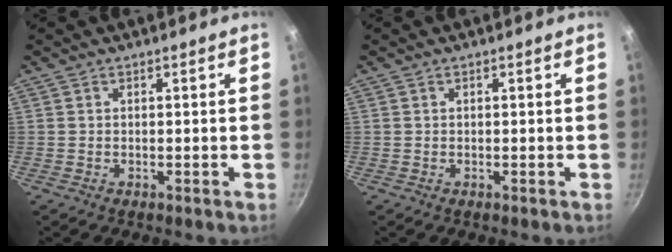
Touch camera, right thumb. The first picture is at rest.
{"total": 0.0}